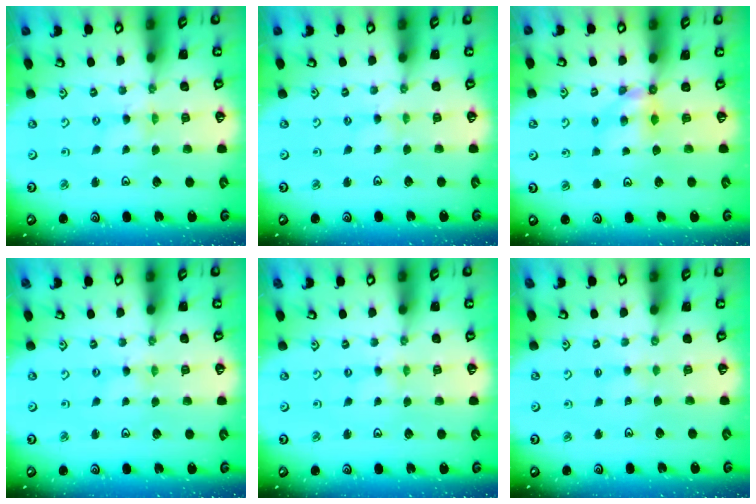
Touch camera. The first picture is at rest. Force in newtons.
{"total": 1.0, "press": 1.0, "slide": 0.3}
{"total": 5.4, "press": 5.4, "slide": 0.1}
{"total": 0.0}
{"total": 1.3, "press": 1.3, "slide": 0.2}
{"total": 1.0, "press": 1.0, "slide": 0.3}